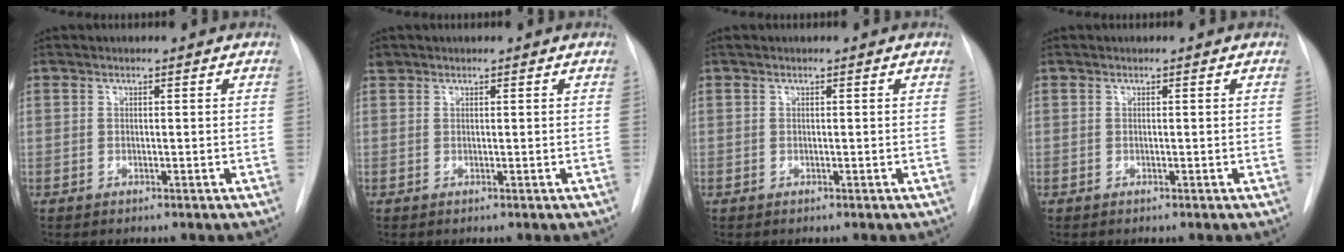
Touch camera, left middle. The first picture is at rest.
{"total": 0.7, "force": [0.6, 0.4, 0.0], "torque": [-0.003, 0.012, 0.011]}
{"total": 0.0}
{"total": 0.0}